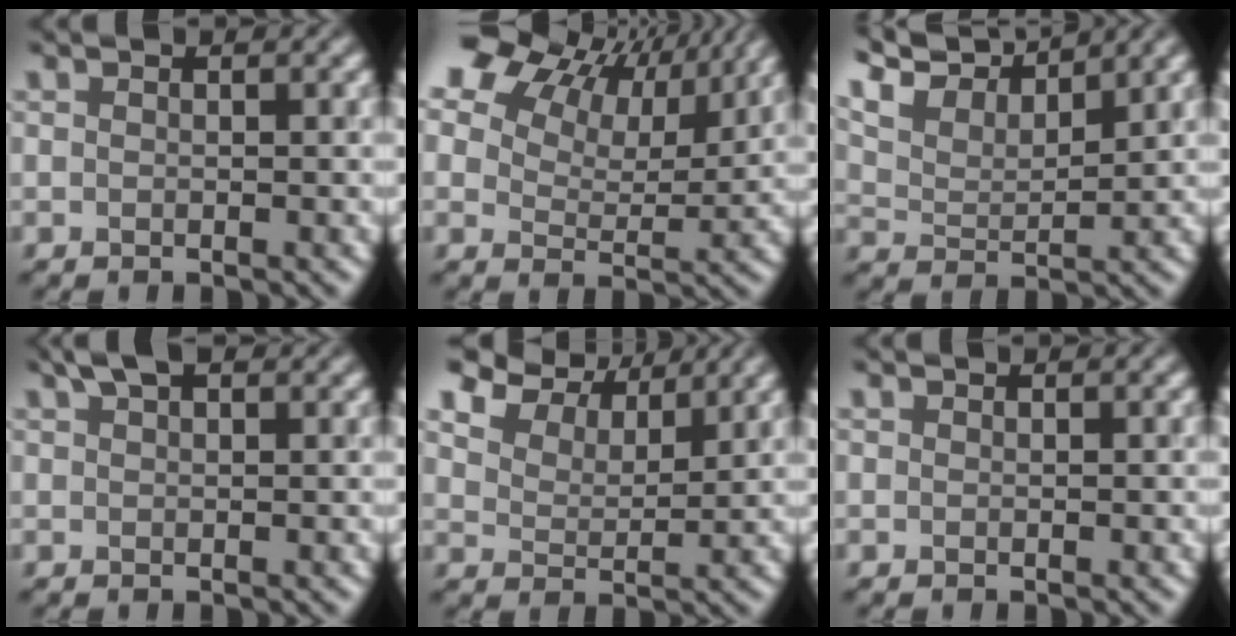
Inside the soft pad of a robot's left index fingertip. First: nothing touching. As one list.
[{"total": 14.6, "force": [8.8, 8.2, 8.2], "torque": [-0.172, 0.042, 0.136]}, {"total": 7.9, "force": [7.2, 1.4, 3.0], "torque": [-0.068, 0.019, 0.107]}, {"total": 2.6, "force": [2.0, 0.7, 1.4], "torque": [-0.018, 0.013, 0.036]}, {"total": 7.6, "force": [6.4, 2.9, 2.9], "torque": [-0.073, 0.002, 0.113]}, {"total": 0.0}]